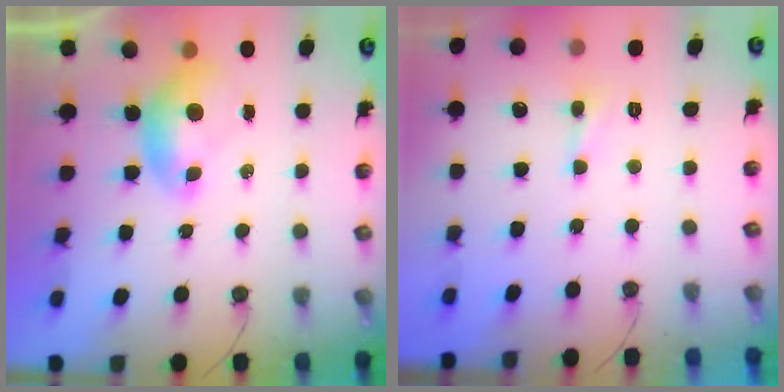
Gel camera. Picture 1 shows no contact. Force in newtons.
{"total": 1.5, "press": 1.4, "slide": 0.5}